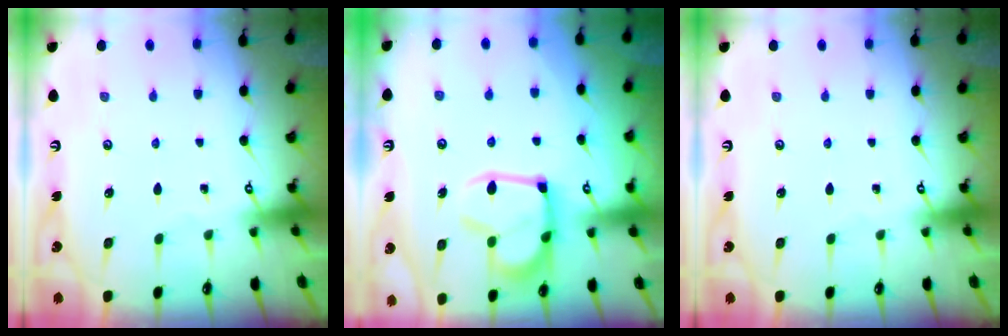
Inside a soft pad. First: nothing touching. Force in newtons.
{"total": 7.4, "press": 7.2, "slide": 1.3}
{"total": 0.0}